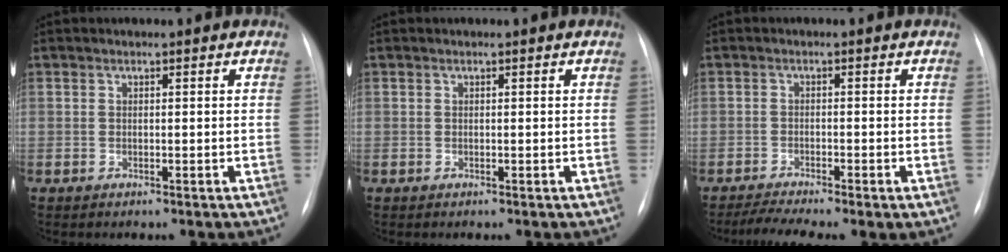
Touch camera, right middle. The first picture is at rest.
{"total": 0.0}
{"total": 4.5, "force": [-3.3, 0.2, 3.1], "torque": [-0.062, -0.007, -0.060]}